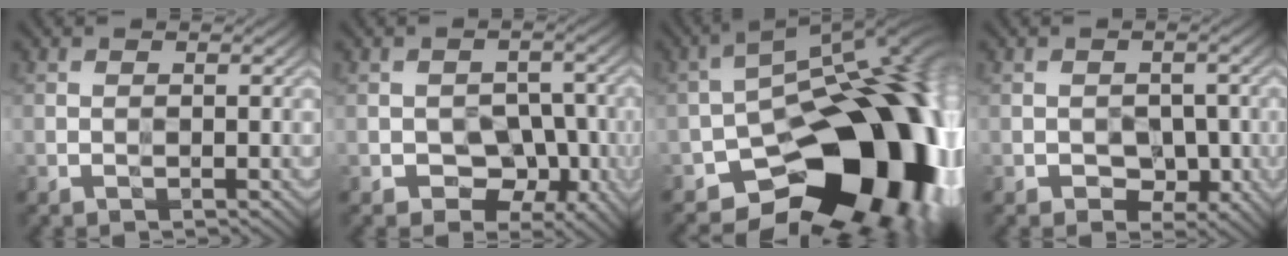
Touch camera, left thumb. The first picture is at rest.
{"total": 6.1, "force": [-2.1, 4.5, 3.5], "torque": [-0.047, -0.004, -0.038]}
{"total": 20.9, "force": [-9.2, 12.0, 14.5], "torque": [-0.154, -0.011, -0.132]}
{"total": 3.8, "force": [-1.1, 2.8, 2.3], "torque": [-0.032, -0.010, -0.019]}